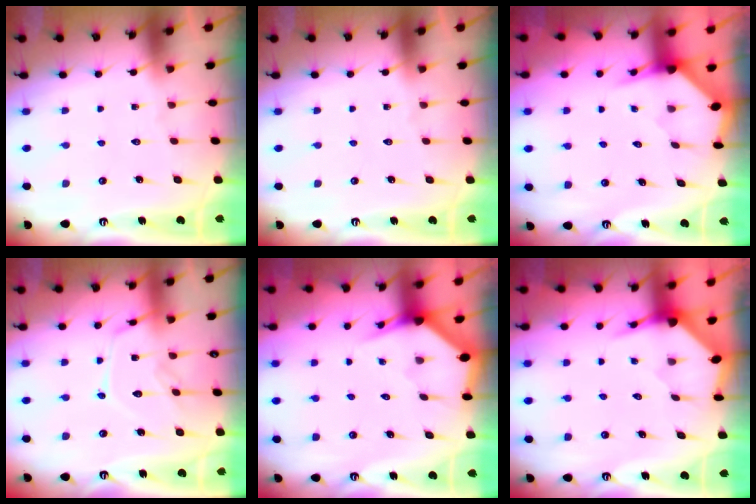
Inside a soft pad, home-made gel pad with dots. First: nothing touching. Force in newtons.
{"total": 0.0}
{"total": 3.3, "press": 3.3, "slide": 0.3}
{"total": 12.7, "press": 12.7, "slide": 0.6}
{"total": 2.8, "press": 2.8, "slide": 0.0}
{"total": 3.7, "press": 3.6, "slide": 0.4}